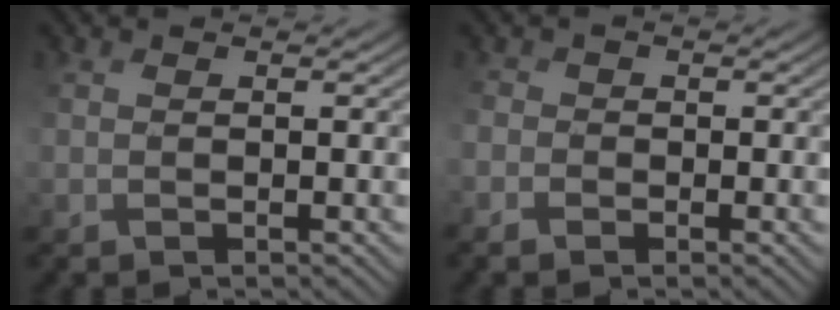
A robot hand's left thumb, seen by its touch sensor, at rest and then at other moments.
{"total": 2.4, "force": [-1.5, 1.8, 0.6], "torque": [-0.018, -0.006, -0.036]}